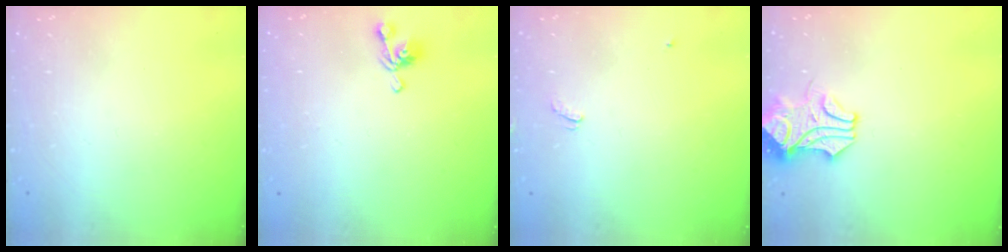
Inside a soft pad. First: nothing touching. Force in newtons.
{"total": 4.8, "press": 4.8, "slide": 0.2}
{"total": 2.1, "press": 2.0, "slide": 0.4}
{"total": 1.5, "press": 1.4, "slide": 0.6}